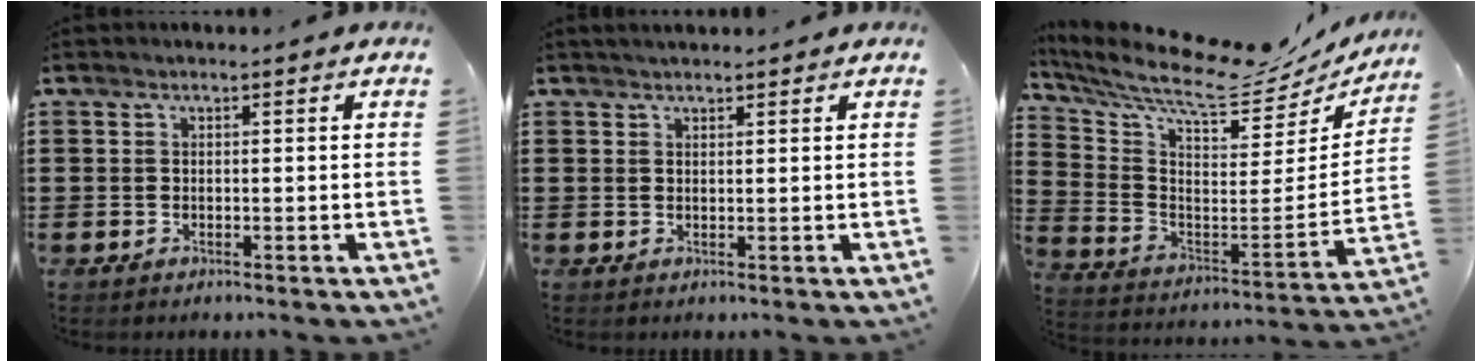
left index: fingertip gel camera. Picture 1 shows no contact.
{"total": 1.0, "force": [0.9, 0.3, 0.3], "torque": [-0.006, 0.003, 0.017]}
{"total": 10.2, "force": [8.6, 1.8, 5.2], "torque": [-0.134, -0.072, 0.140]}